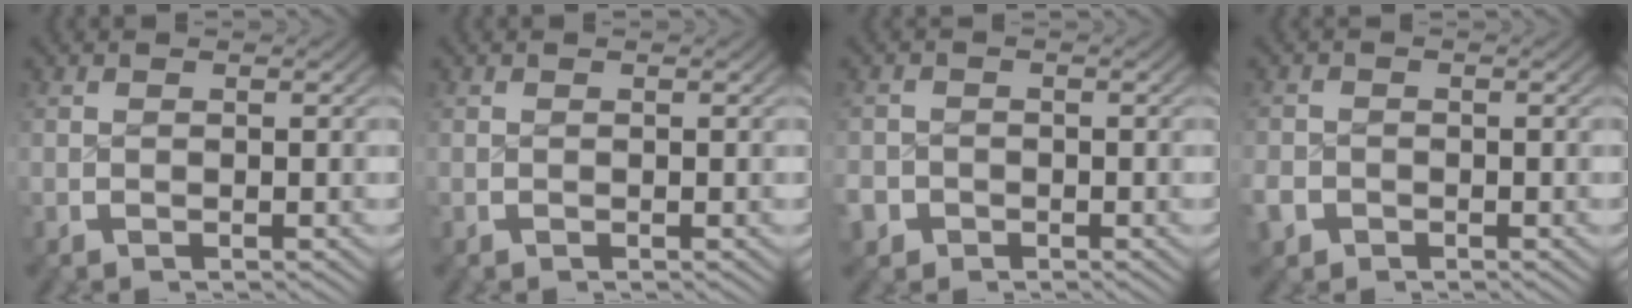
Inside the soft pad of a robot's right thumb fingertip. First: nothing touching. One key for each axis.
{"total": 0.0}
{"total": 2.9, "fx": -1.7, "fy": 2.3, "fz": 0.3, "tx": -0.016, "ty": -0.016, "tz": -0.026}
{"total": 2.3, "fx": -1.3, "fy": 1.8, "fz": 0.4, "tx": -0.016, "ty": -0.009, "tz": -0.024}